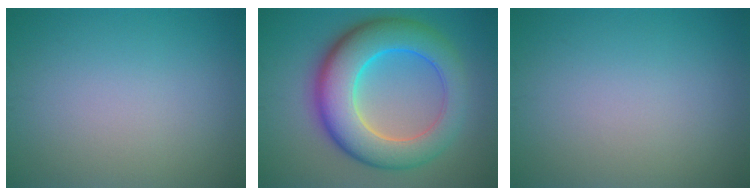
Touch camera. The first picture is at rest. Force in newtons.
{"total": 10.5, "press": 10.5, "slide": 0.1}
{"total": 0.0}